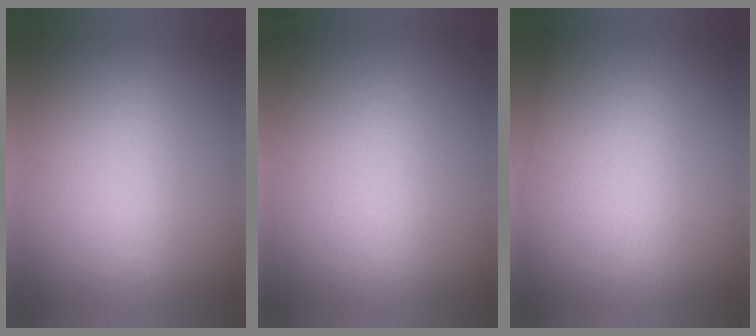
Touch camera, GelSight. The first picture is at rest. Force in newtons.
{"total": 2.5}
{"total": 3.2}